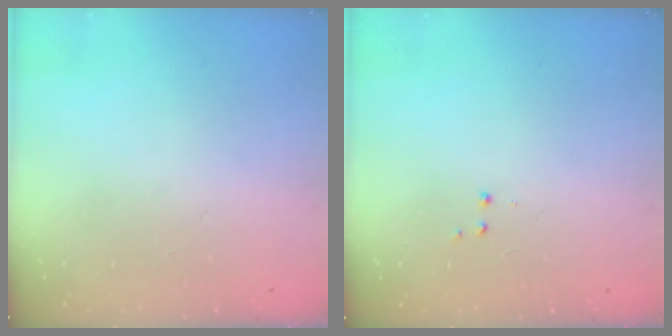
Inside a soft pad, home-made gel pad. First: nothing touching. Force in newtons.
{"total": 2.9, "press": 2.8, "slide": 0.7}